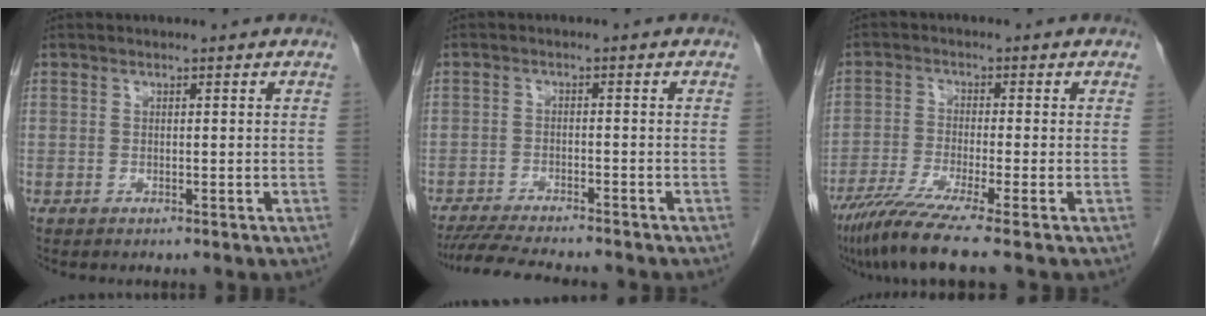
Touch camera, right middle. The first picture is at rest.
{"total": 10.4, "force": [-9.3, 0.9, 4.5], "torque": [-0.068, -0.014, -0.143]}
{"total": 8.5, "force": [-6.3, -1.3, 5.6], "torque": [-0.096, -0.031, -0.109]}